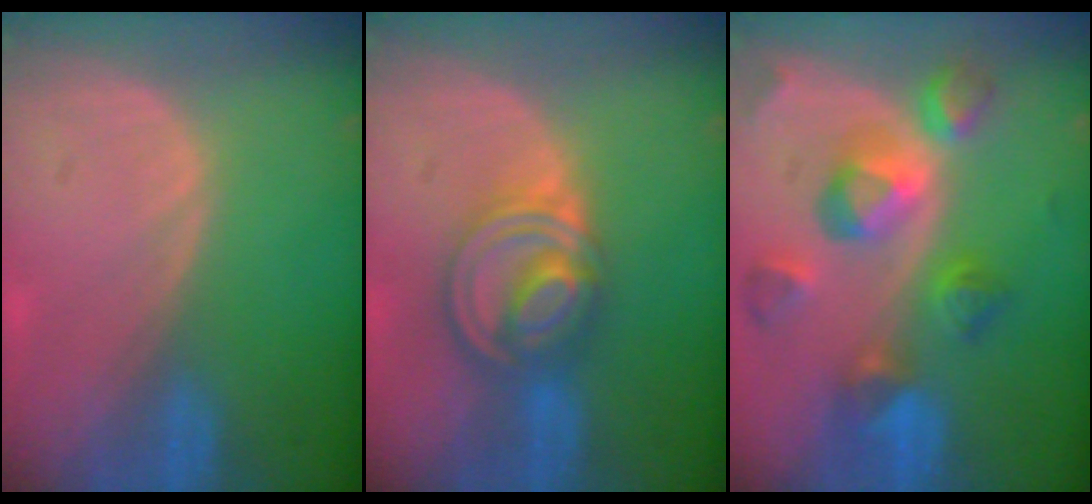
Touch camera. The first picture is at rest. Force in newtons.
{"total": 7.9, "press": 6.8, "slide": 4.1}
{"total": 10.3, "press": 9.2, "slide": 4.7}